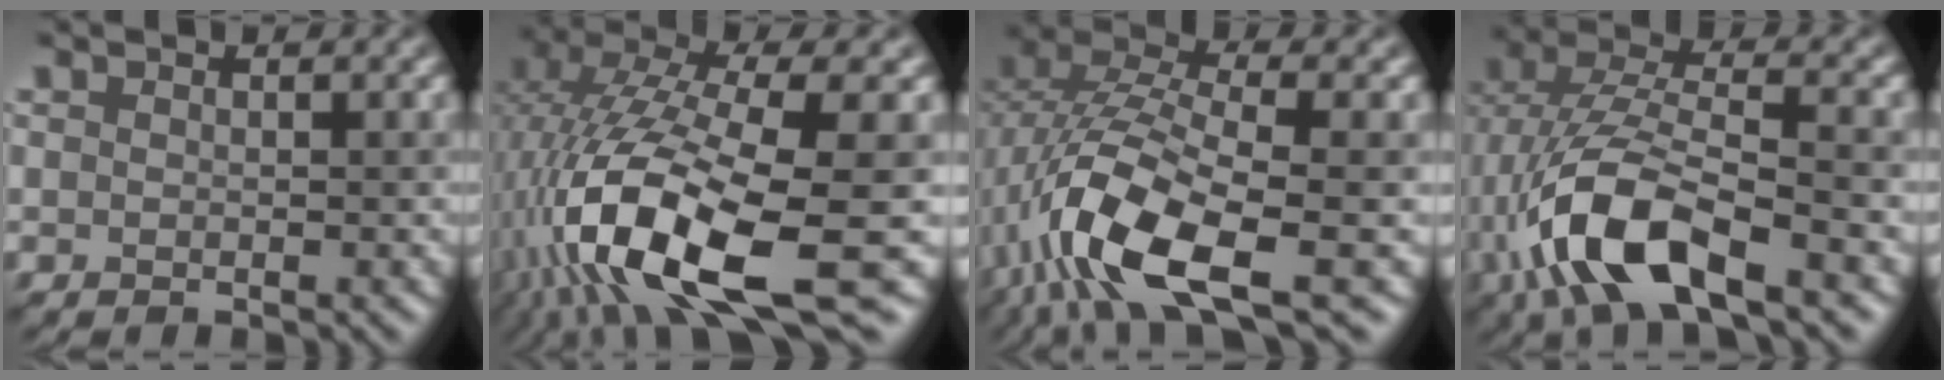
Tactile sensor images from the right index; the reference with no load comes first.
{"total": 14.6, "force": [-4.4, 4.7, 13.1], "torque": [-0.261, -0.003, -0.073]}
{"total": 10.6, "force": [-4.5, 3.7, 8.9], "torque": [-0.181, 0.005, -0.094]}
{"total": 9.9, "force": [-4.3, 3.9, 8.0], "torque": [-0.176, 0.002, -0.087]}